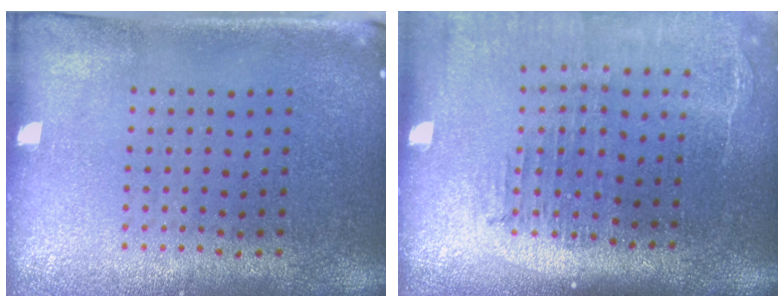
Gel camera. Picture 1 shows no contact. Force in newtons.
{"total": 2.3, "press": 1.9, "slide": 1.3}